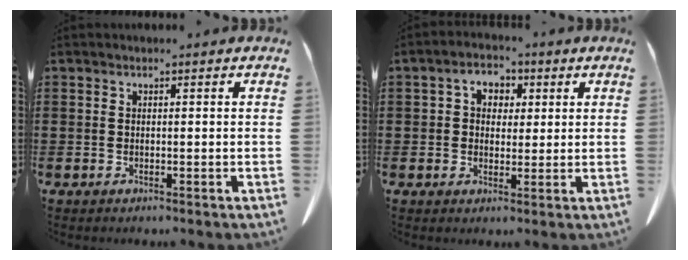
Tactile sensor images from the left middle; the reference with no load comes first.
{"total": 4.0, "force": [1.2, 3.2, 2.1], "torque": [-0.048, 0.011, 0.015]}